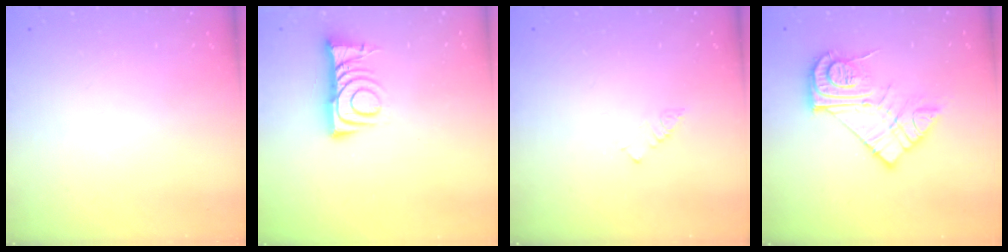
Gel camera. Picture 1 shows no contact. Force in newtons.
{"total": 7.6, "press": 7.6, "slide": 0.7}
{"total": 2.3, "press": 2.3, "slide": 0.4}
{"total": 15.9, "press": 15.9, "slide": 1.0}